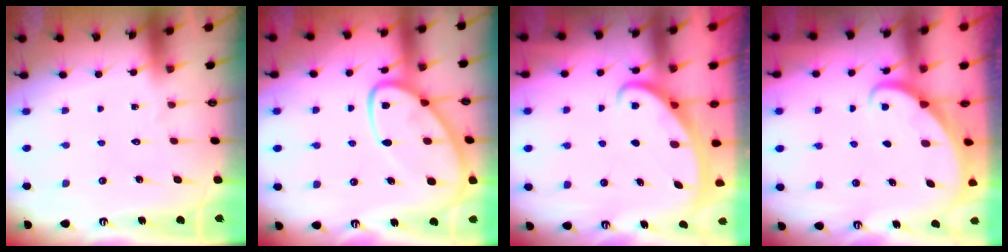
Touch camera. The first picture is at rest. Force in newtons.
{"total": 13.4, "press": 13.4, "slide": 1.2}
{"total": 2.4, "press": 2.4, "slide": 0.4}
{"total": 2.0, "press": 2.0, "slide": 0.2}